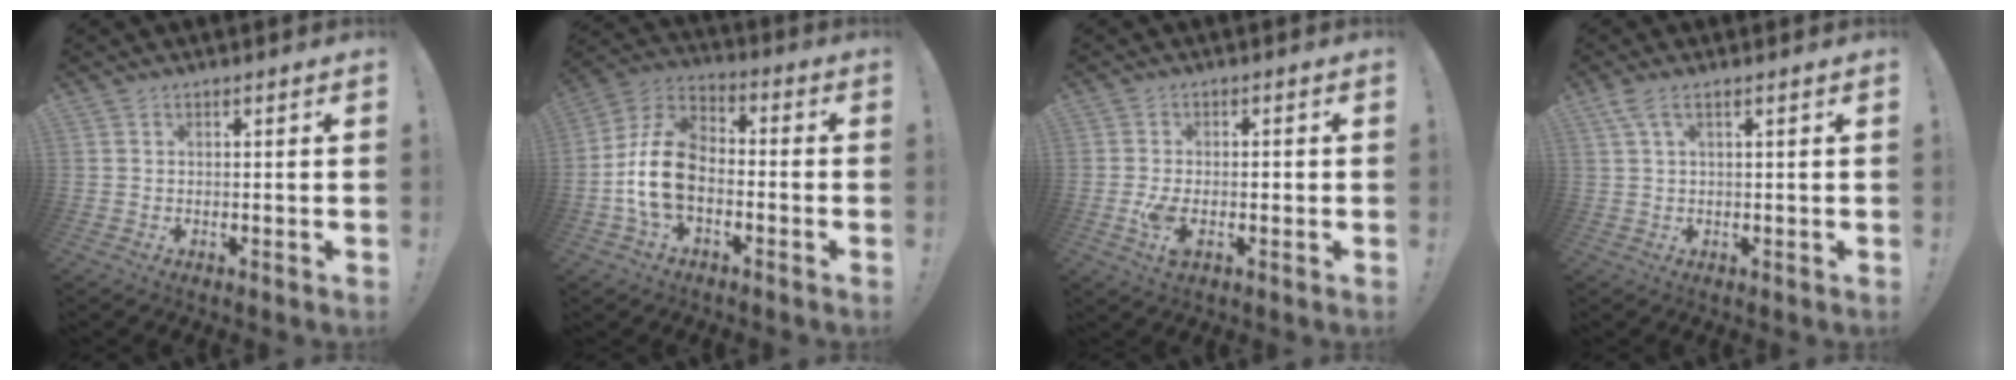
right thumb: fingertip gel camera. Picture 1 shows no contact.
{"total": 14.0, "force": [-3.9, 9.4, 9.7], "torque": [-0.198, 0.037, -0.064]}
{"total": 5.1, "force": [-1.4, 2.7, 4.1], "torque": [-0.077, -0.001, -0.027]}
{"total": 3.0, "force": [1.5, 0.6, 2.6], "torque": [-0.052, -0.004, 0.026]}